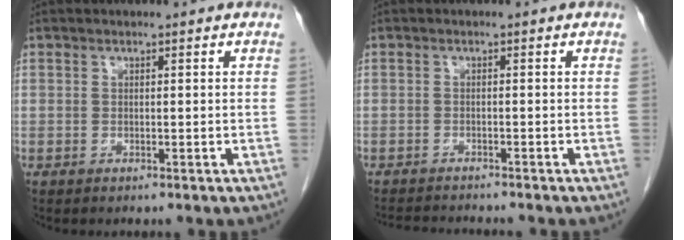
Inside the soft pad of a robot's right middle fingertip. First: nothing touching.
{"total": 5.3, "force": [-5.1, 0.0, 1.5], "torque": [-0.018, -0.013, -0.080]}